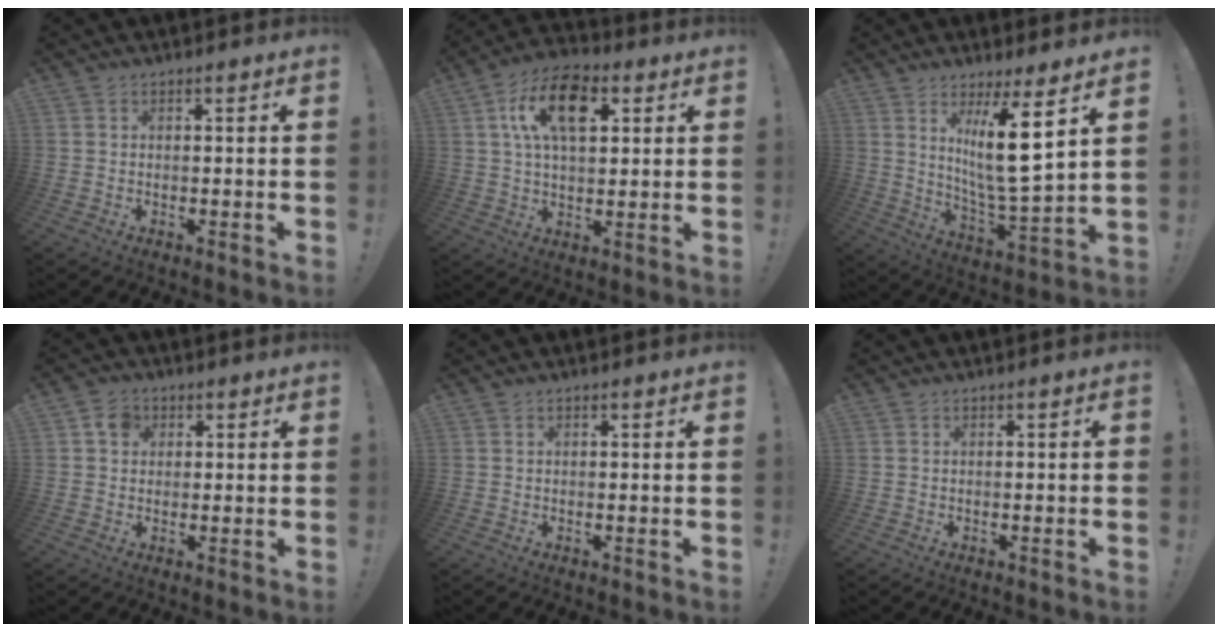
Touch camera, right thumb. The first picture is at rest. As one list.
[{"total": 15.8, "force": [5.3, 9.0, 11.9], "torque": [-0.186, 0.008, 0.096]}, {"total": 14.7, "force": [6.5, 1.8, 13.1], "torque": [-0.223, -0.052, 0.093]}, {"total": 4.8, "force": [1.6, 3.9, 2.3], "torque": [-0.037, 0.006, 0.029]}, {"total": 0.0}, {"total": 0.6, "force": [-0.5, 0.2, 0.3], "torque": [-0.005, 0.002, -0.008]}]